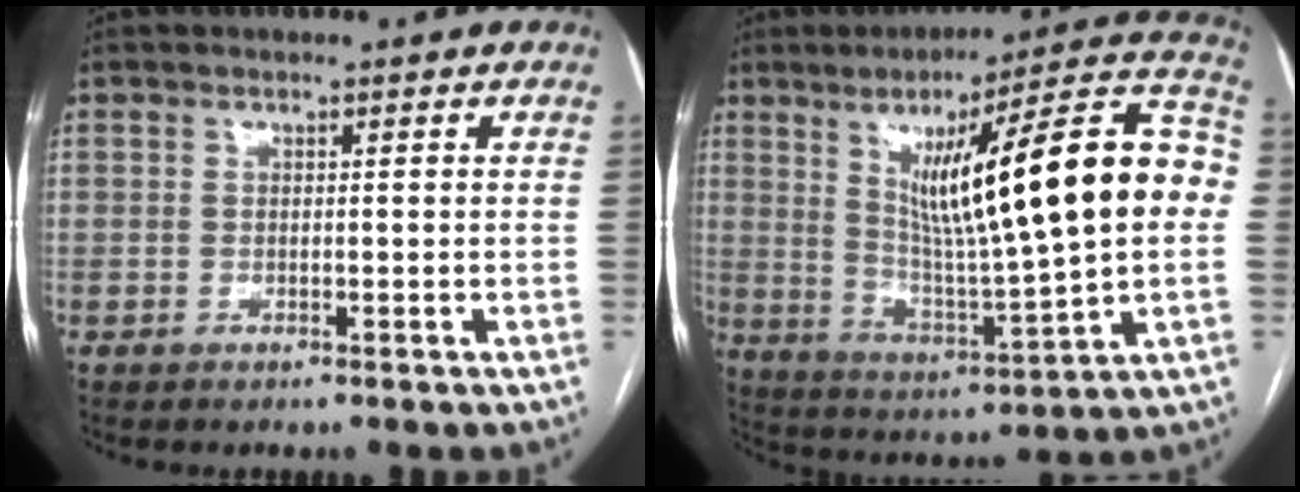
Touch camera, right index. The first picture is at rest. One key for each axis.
{"total": 25.6, "fx": 3.9, "fy": 2.4, "fz": 25.2, "tx": -0.373, "ty": 0.025, "tz": 0.054}